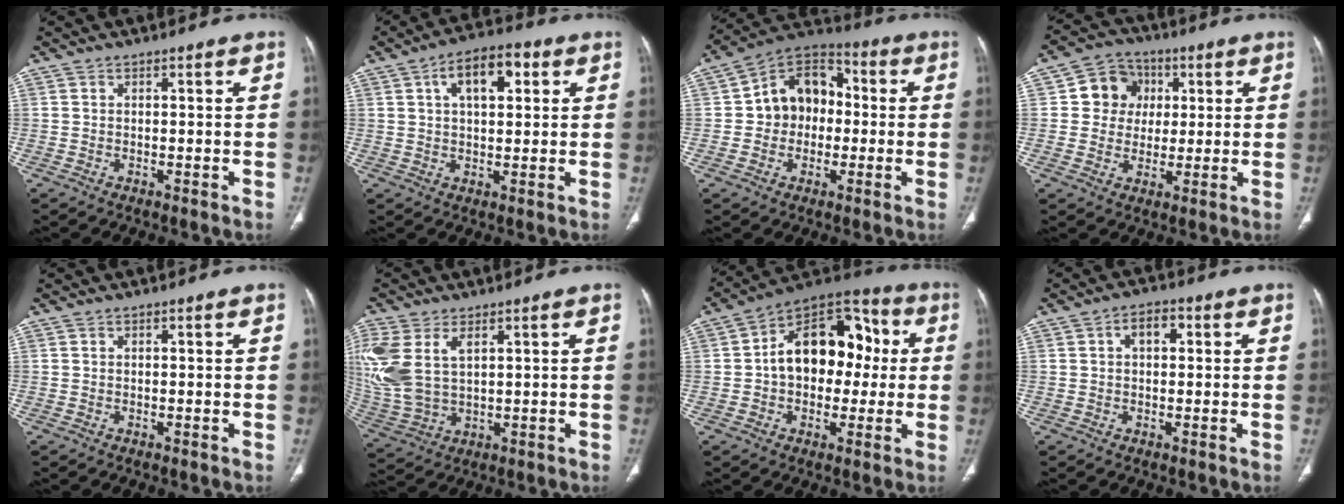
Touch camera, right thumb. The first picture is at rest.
{"total": 9.7, "force": [3.3, 4.9, 7.6], "torque": [-0.107, 0.011, 0.046]}
{"total": 13.0, "force": [0.3, 10.3, 7.9], "torque": [-0.080, 0.036, -0.010]}
{"total": 9.0, "force": [1.9, 8.2, 3.1], "torque": [-0.006, 0.004, 0.024]}
{"total": 0.0}
{"total": 15.3, "force": [4.7, 9.2, 11.2], "torque": [-0.288, -0.008, 0.105]}
{"total": 18.2, "force": [1.4, 12.4, 13.4], "torque": [-0.153, 0.046, 0.013]}
{"total": 4.1, "force": [1.0, 2.4, 3.1], "torque": [-0.046, 0.014, 0.011]}